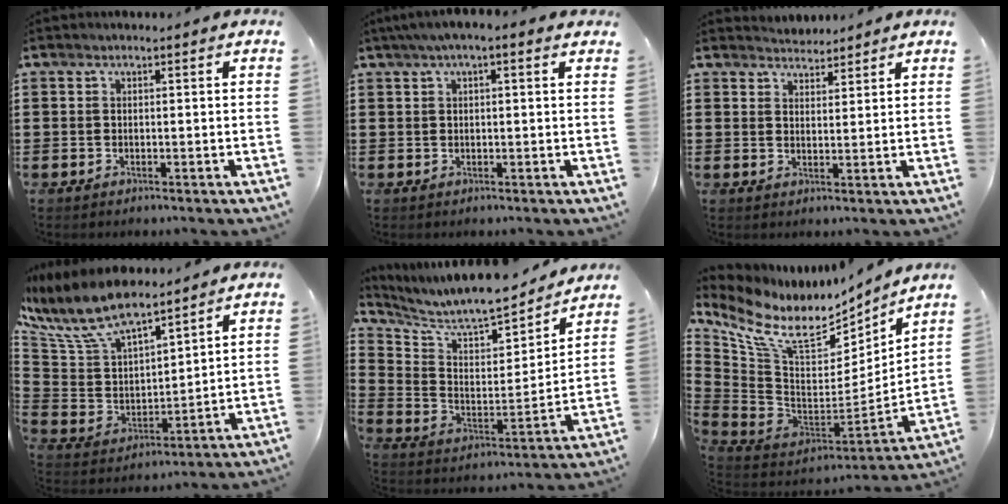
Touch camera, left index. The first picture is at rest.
{"total": 2.1, "force": [0.8, 0.5, 1.8], "torque": [-0.034, 0.004, 0.014]}
{"total": 2.8, "force": [2.8, 0.4, -0.3], "torque": [-0.002, -0.006, 0.052]}
{"total": 10.6, "force": [8.6, 3.2, 5.4], "torque": [-0.146, -0.041, 0.150]}
{"total": 8.1, "force": [7.8, 1.0, 2.0], "torque": [-0.081, -0.063, 0.130]}
{"total": 12.8, "force": [8.3, 6.1, 7.7], "torque": [-0.190, -0.060, 0.143]}